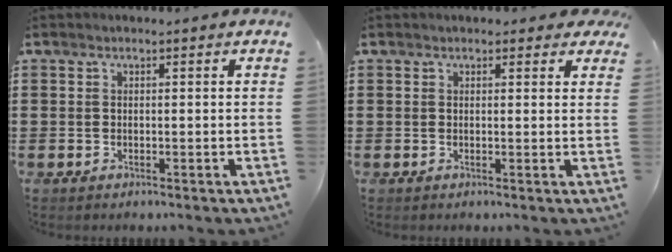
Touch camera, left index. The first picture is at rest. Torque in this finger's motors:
{"motor_torque": [1.09, -1.04, 0.34, 0.07]}